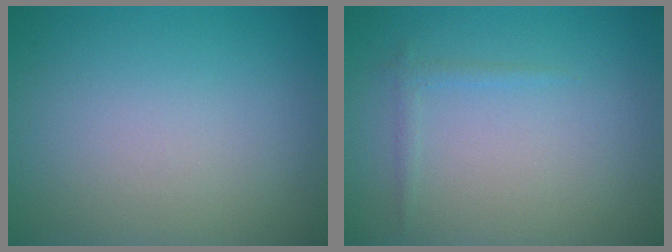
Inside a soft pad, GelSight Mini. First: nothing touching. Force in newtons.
{"total": 0.9, "press": 0.9, "slide": 0.1}